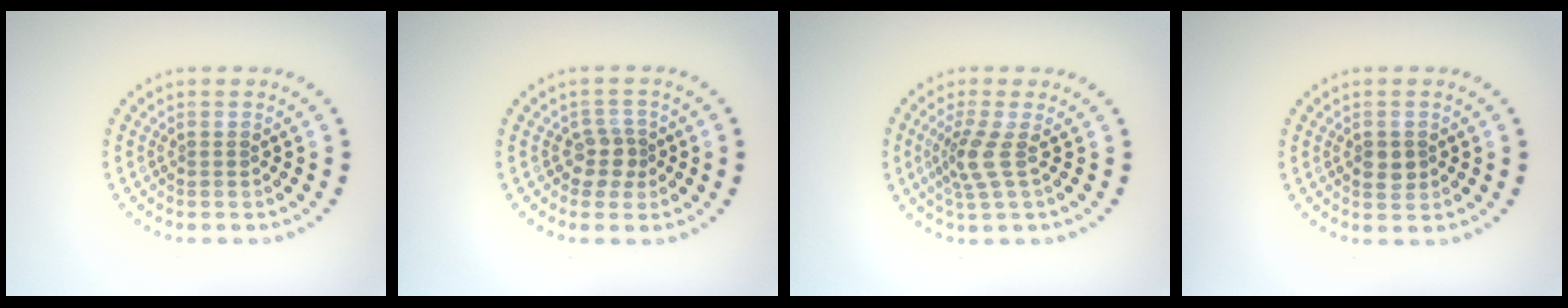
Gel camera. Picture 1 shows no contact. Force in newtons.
{"total": 2.2, "press": 1.8, "slide": 1.2}
{"total": 2.5, "press": 1.9, "slide": 1.7}
{"total": 1.8, "press": 1.8, "slide": 0.3}